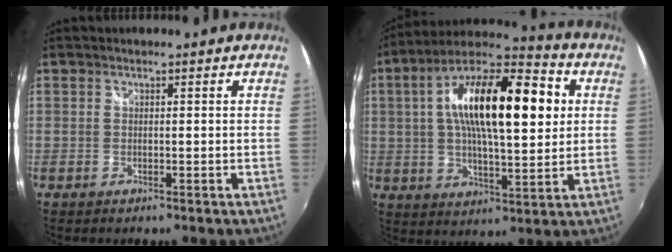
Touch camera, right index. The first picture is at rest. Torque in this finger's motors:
{"motor_torque": [1.32, 0.46, 0.62, 0.21]}